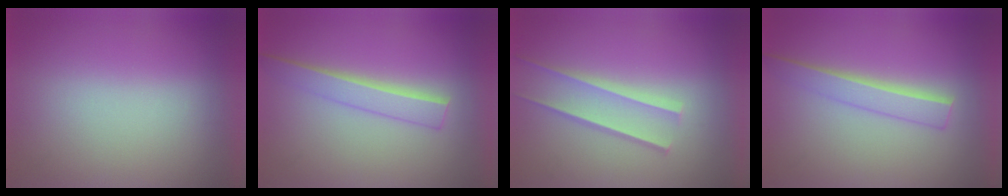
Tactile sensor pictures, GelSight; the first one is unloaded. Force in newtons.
{"total": 2.2}
{"total": 1.7}
{"total": 2.1}